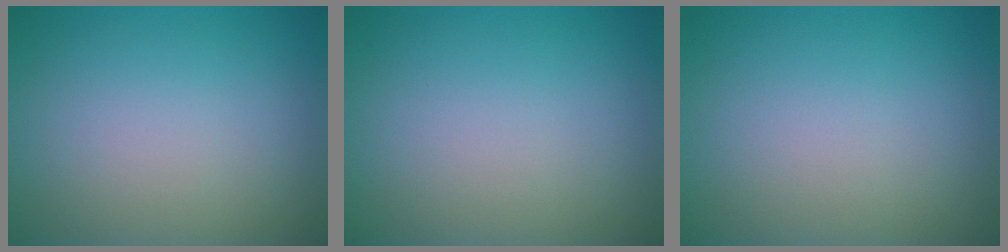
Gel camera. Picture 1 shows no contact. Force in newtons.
{"total": 0.0}
{"total": 0.0}